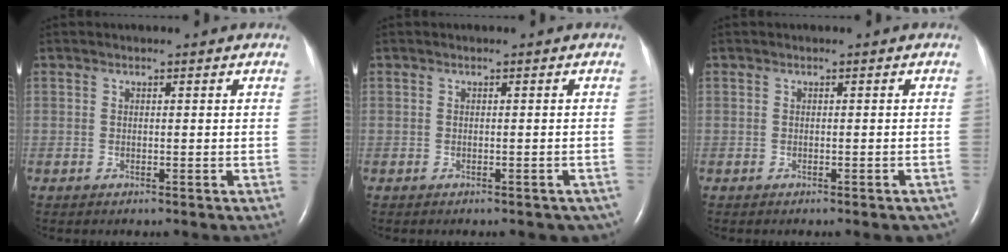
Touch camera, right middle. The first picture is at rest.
{"total": 5.9, "force": [-5.0, 2.2, 2.3], "torque": [-0.015, 0.002, -0.046]}
{"total": 3.6, "force": [-3.1, 1.1, 1.6], "torque": [-0.006, -0.001, -0.030]}